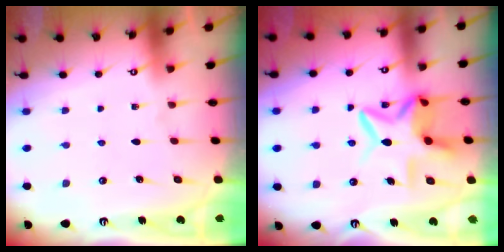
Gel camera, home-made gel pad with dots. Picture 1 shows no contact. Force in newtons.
{"total": 9.7, "press": 9.6, "slide": 0.7}